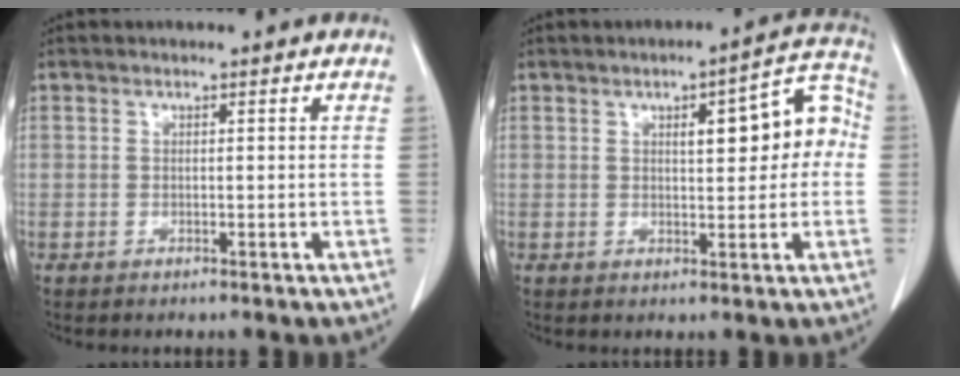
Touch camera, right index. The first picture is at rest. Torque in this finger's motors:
{"motor_torque": [0.28, 0.13, 0.25, 0.05]}